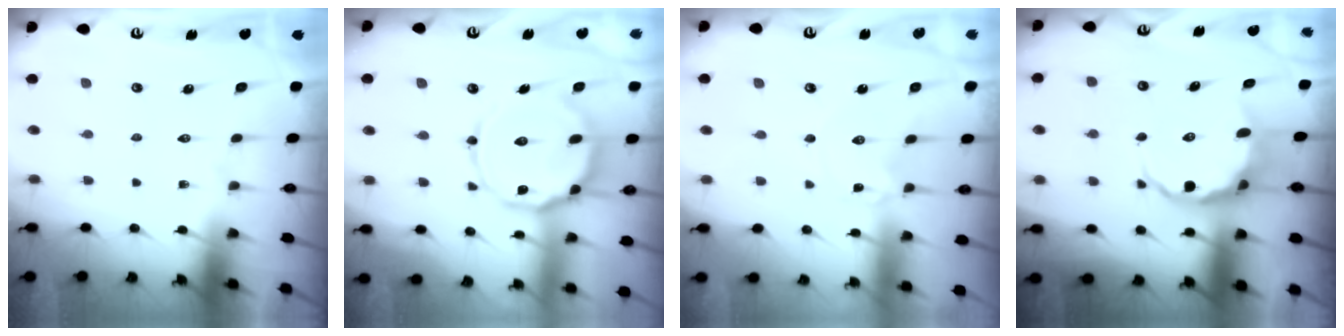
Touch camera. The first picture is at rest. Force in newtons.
{"total": 15.2, "press": 15.2, "slide": 1.3}
{"total": 1.6, "press": 1.6, "slide": 0.3}
{"total": 9.3, "press": 9.1, "slide": 2.3}